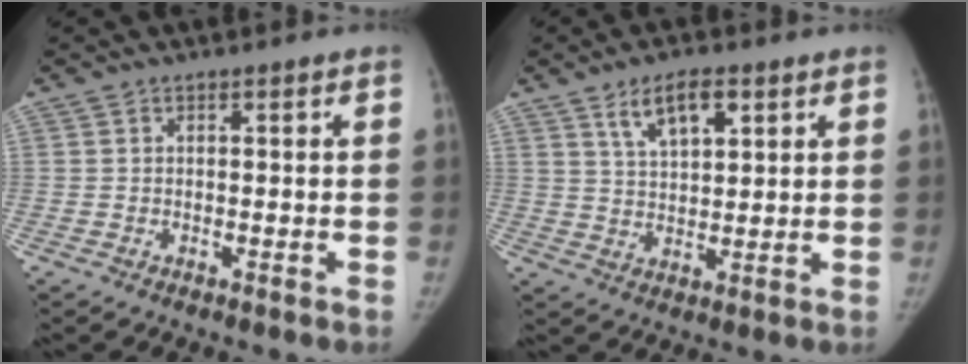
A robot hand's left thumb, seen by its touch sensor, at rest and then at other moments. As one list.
[{"total": 7.7, "force": [4.1, 3.4, 5.5], "torque": [-0.081, -0.017, 0.074]}]